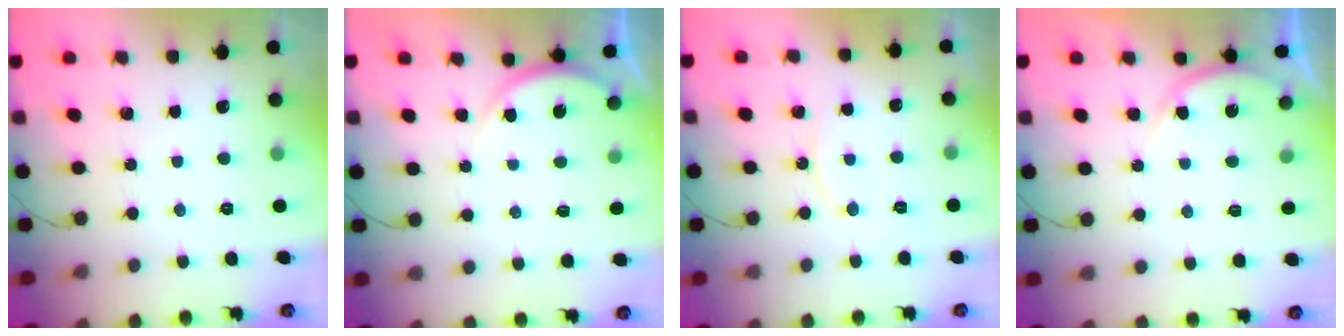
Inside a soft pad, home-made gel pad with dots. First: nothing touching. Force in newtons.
{"total": 3.5, "press": 3.4, "slide": 0.6}
{"total": 6.5, "press": 6.5, "slide": 0.7}
{"total": 5.6, "press": 5.6, "slide": 0.5}